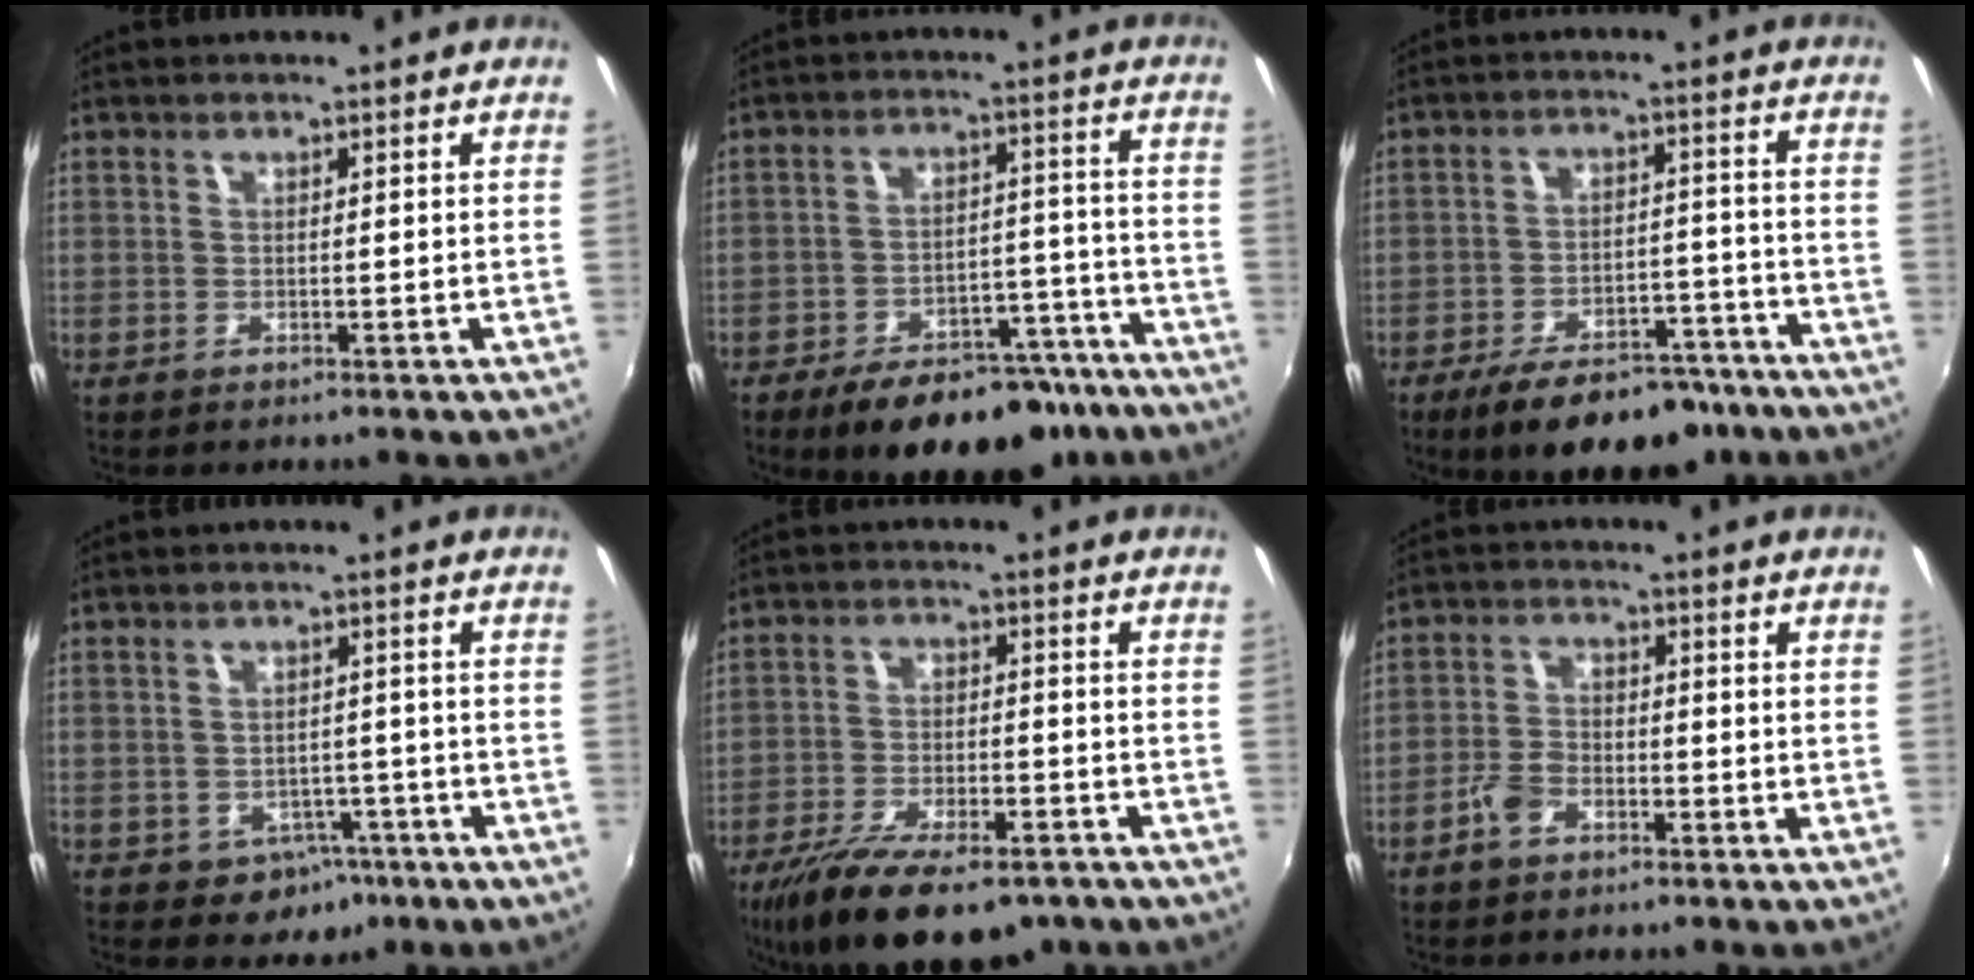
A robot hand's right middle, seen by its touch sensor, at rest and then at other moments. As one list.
[{"total": 18.2, "force": [-14.1, 7.9, 8.3], "torque": [-0.137, 0.021, -0.180]}, {"total": 15.4, "force": [-11.7, 6.4, 7.7], "torque": [-0.137, 0.004, -0.161]}, {"total": 5.9, "force": [-3.1, 4.7, 1.8], "torque": [-0.043, 0.008, -0.027]}, {"total": 18.2, "force": [-12.9, 7.1, 10.8], "torque": [-0.215, -0.041, -0.202]}, {"total": 4.7, "force": [-2.9, 2.7, 2.5], "torque": [-0.061, 0.007, -0.055]}]